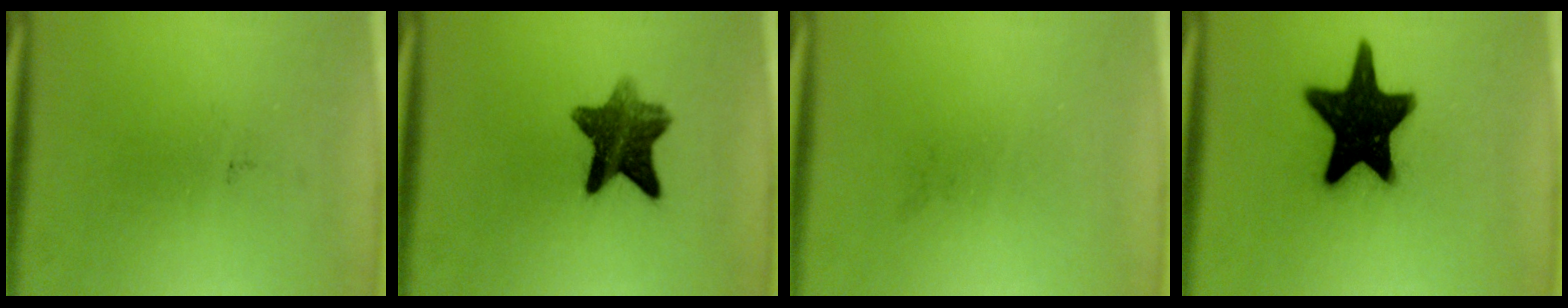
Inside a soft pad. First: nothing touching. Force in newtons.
{"total": 8.9}
{"total": 0.0}
{"total": 19.4}